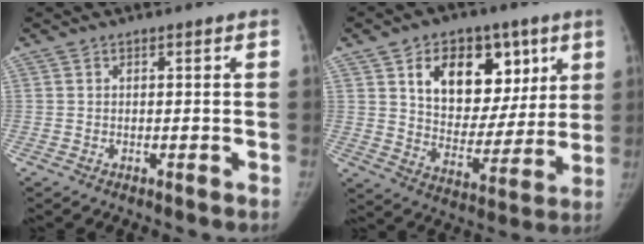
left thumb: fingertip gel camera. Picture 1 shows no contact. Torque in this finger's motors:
{"motor_torque": [0.96, 1.05, 1.00, -0.33, 0.13]}